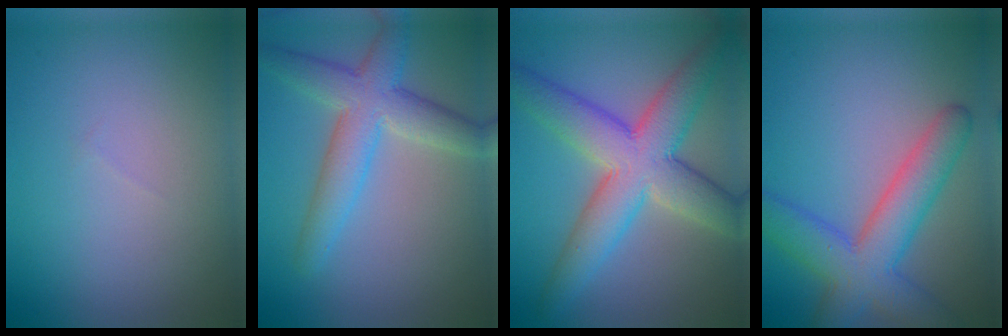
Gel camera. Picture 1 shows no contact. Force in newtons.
{"total": 5.6, "press": 5.6, "slide": 0.1}
{"total": 9.0, "press": 9.0, "slide": 0.3}
{"total": 7.0, "press": 7.0, "slide": 0.4}